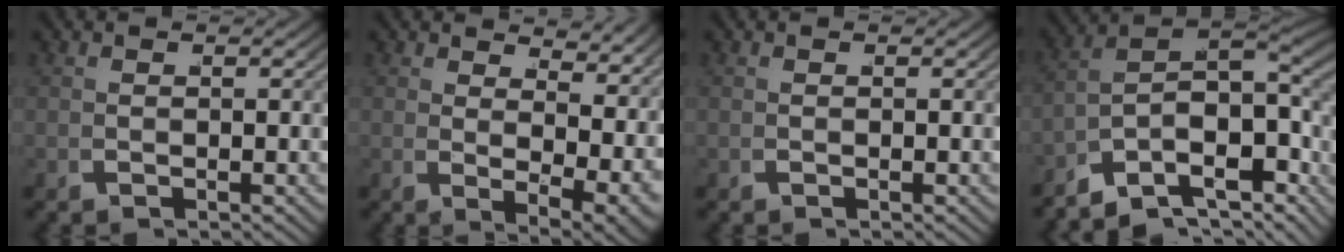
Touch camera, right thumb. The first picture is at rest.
{"total": 5.7, "force": [2.4, 2.5, 4.5], "torque": [-0.050, -0.019, 0.048]}
{"total": 0.0}
{"total": 15.1, "force": [-1.0, 10.3, 11.0], "torque": [-0.189, -0.031, -0.018]}